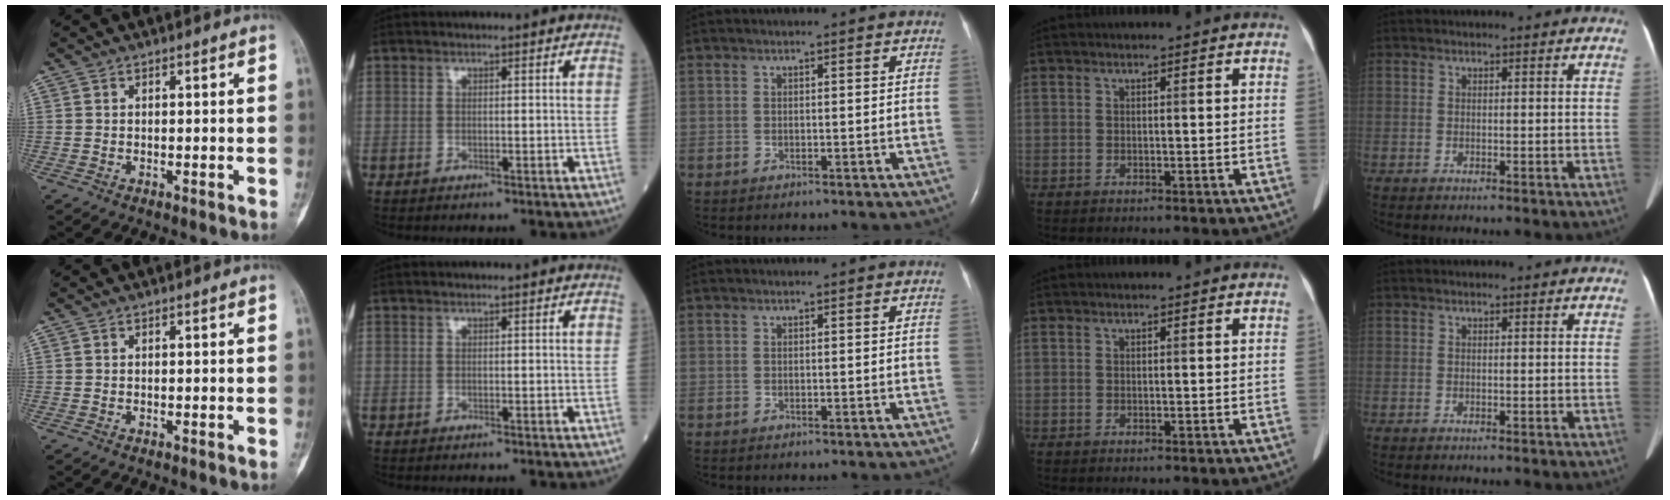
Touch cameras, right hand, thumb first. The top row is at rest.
{}